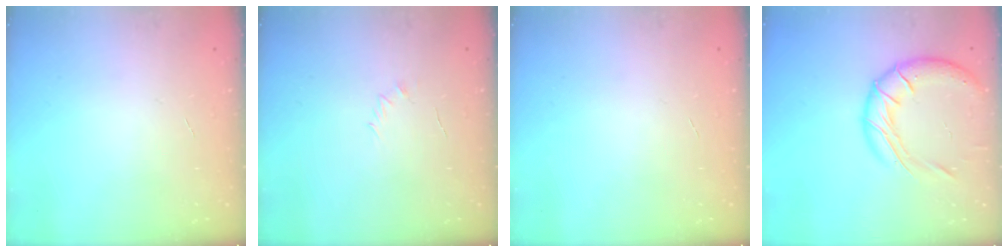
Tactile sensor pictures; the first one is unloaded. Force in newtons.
{"total": 2.5, "press": 2.4, "slide": 0.7}
{"total": 0.0}
{"total": 16.9, "press": 16.6, "slide": 3.2}